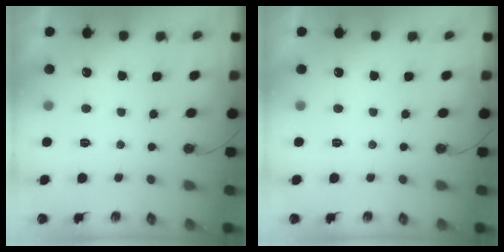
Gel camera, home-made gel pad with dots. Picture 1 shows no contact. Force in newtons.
{"total": 0.0}